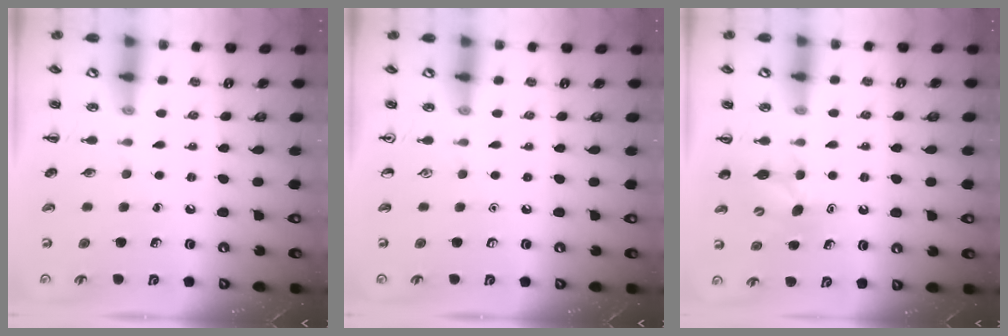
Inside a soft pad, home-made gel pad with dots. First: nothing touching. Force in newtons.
{"total": 0.0}
{"total": 6.8, "press": 6.6, "slide": 1.6}